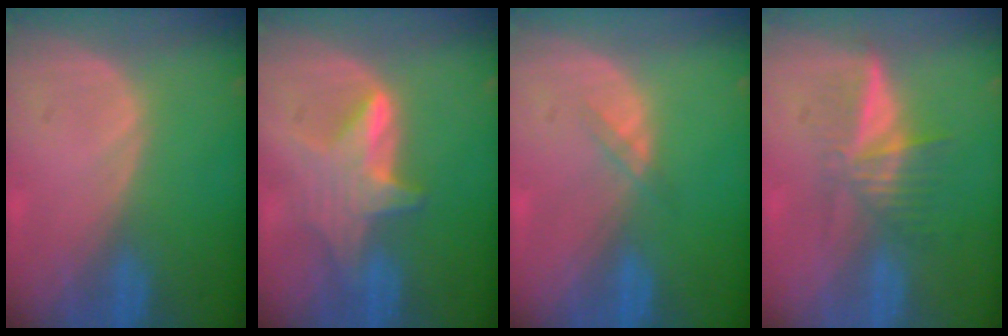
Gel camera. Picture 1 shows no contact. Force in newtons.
{"total": 6.3, "press": 6.2, "slide": 0.7}
{"total": 1.3, "press": 1.3, "slide": 0.2}
{"total": 6.1, "press": 5.3, "slide": 3.1}